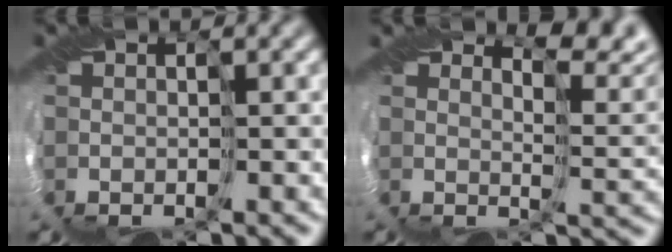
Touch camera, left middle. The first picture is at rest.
{"total": 4.7, "force": [3.3, 1.1, 3.2], "torque": [-0.050, 0.004, 0.051]}